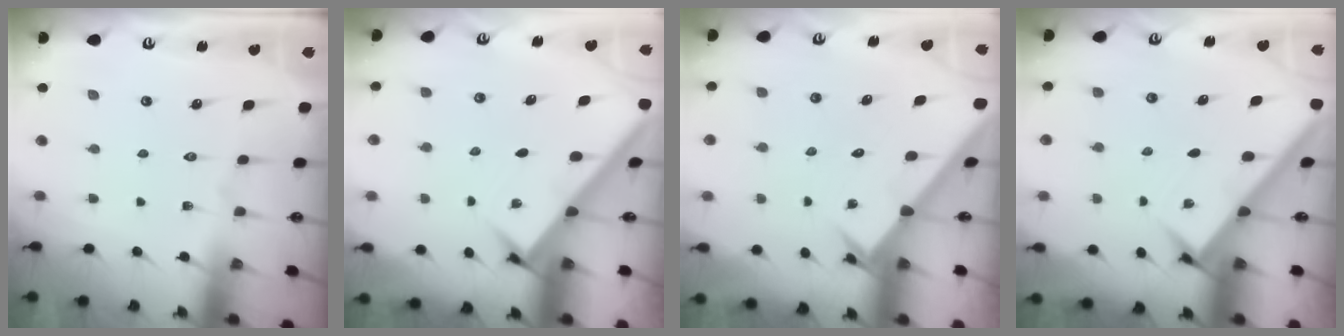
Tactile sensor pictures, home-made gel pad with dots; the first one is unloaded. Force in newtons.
{"total": 2.5, "press": 2.5, "slide": 0.3}
{"total": 2.2, "press": 2.2, "slide": 0.2}
{"total": 2.7, "press": 2.7, "slide": 0.4}